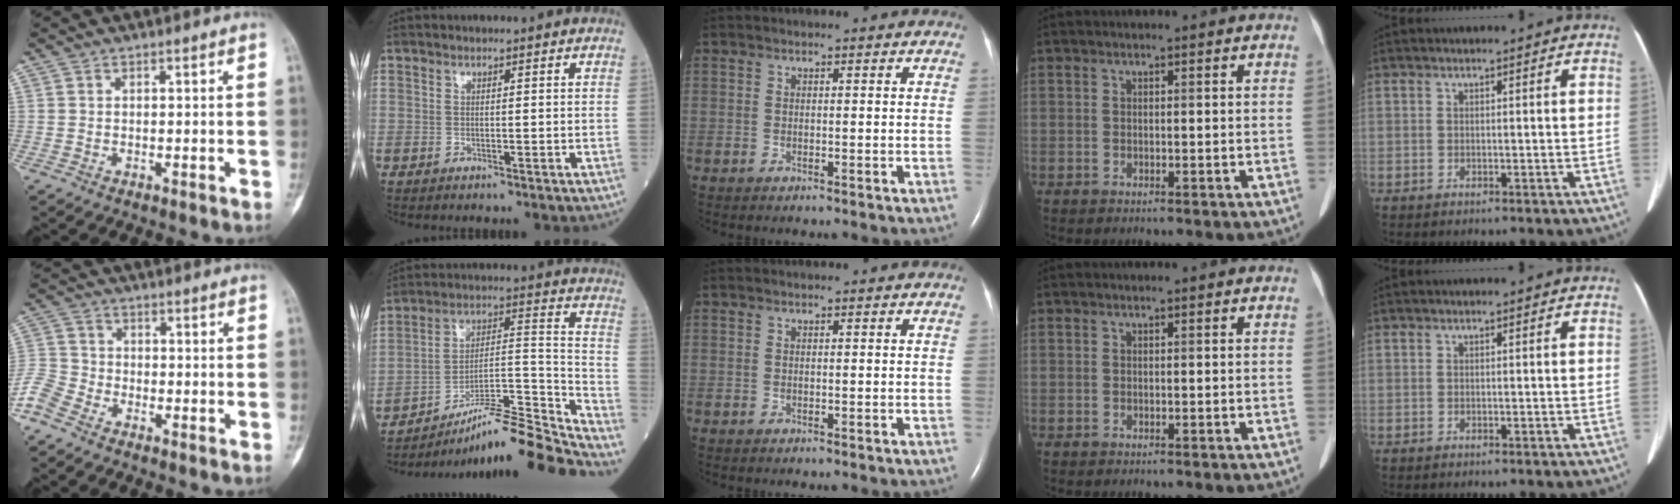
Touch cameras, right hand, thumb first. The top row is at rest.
{"thumb": {"total": 7.3, "force": [-5.1, 3.9, 3.3], "torque": [-0.079, 0.013, -0.115]}, "index": {"total": 19.0, "force": [-17.2, -0.8, 8.1], "torque": [-0.108, 0.028, -0.275]}}